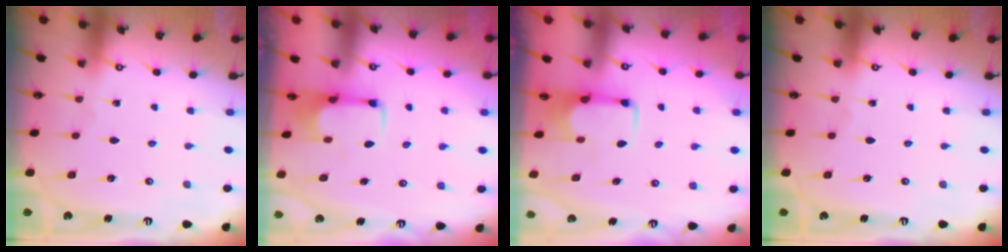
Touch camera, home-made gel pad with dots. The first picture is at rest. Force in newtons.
{"total": 2.6, "press": 2.4, "slide": 1.1}
{"total": 1.9, "press": 1.8, "slide": 0.7}
{"total": 0.0}